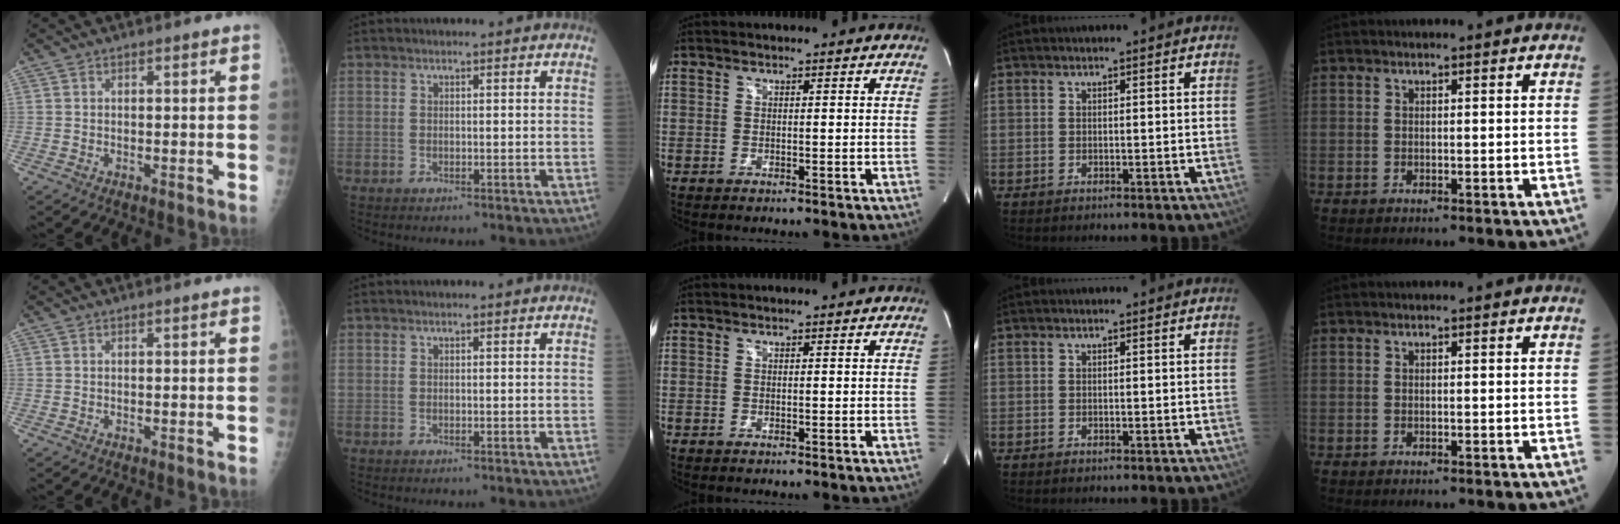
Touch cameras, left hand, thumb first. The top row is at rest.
{}